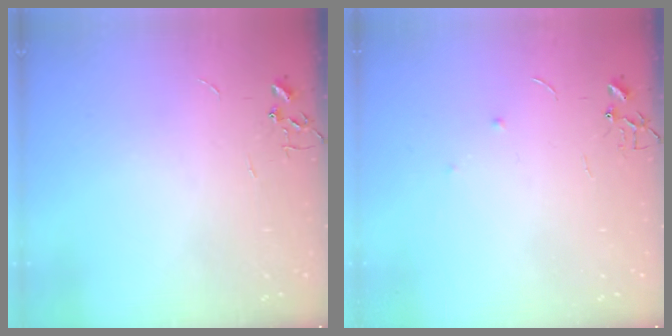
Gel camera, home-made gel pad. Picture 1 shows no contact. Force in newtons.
{"total": 4.7, "press": 4.7, "slide": 0.5}